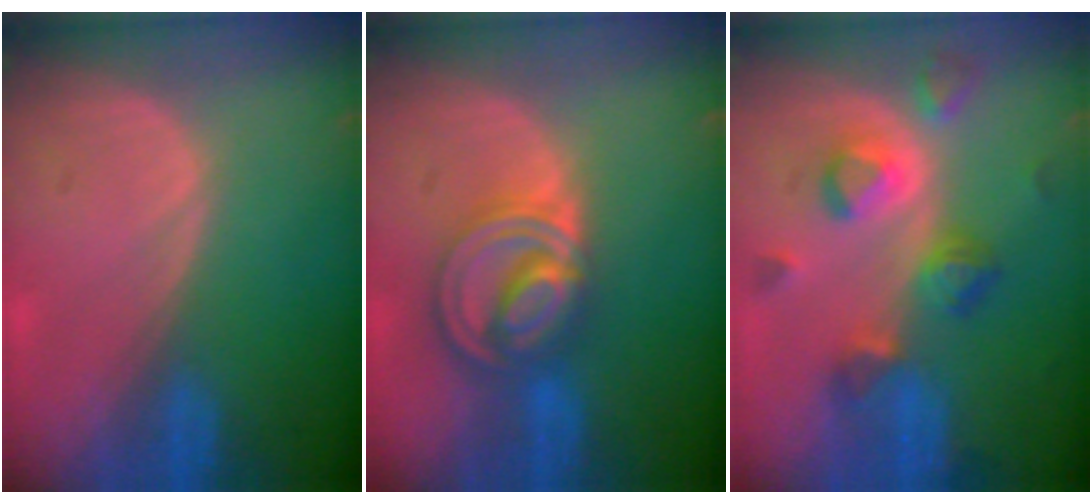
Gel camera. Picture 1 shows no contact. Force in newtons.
{"total": 8.6, "press": 7.2, "slide": 4.7}
{"total": 7.5, "press": 7.4, "slide": 1.4}